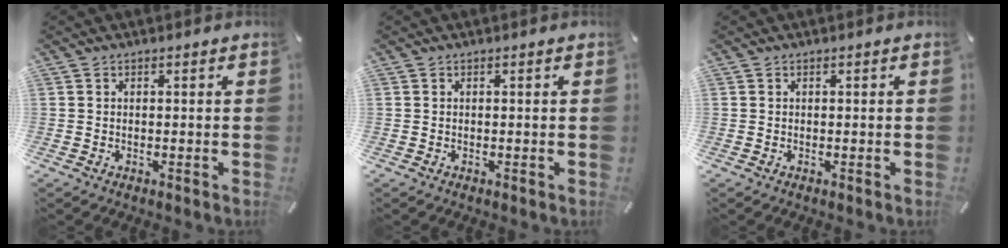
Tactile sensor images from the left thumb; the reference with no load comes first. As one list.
[{"total": 0.0}, {"total": 0.0}]